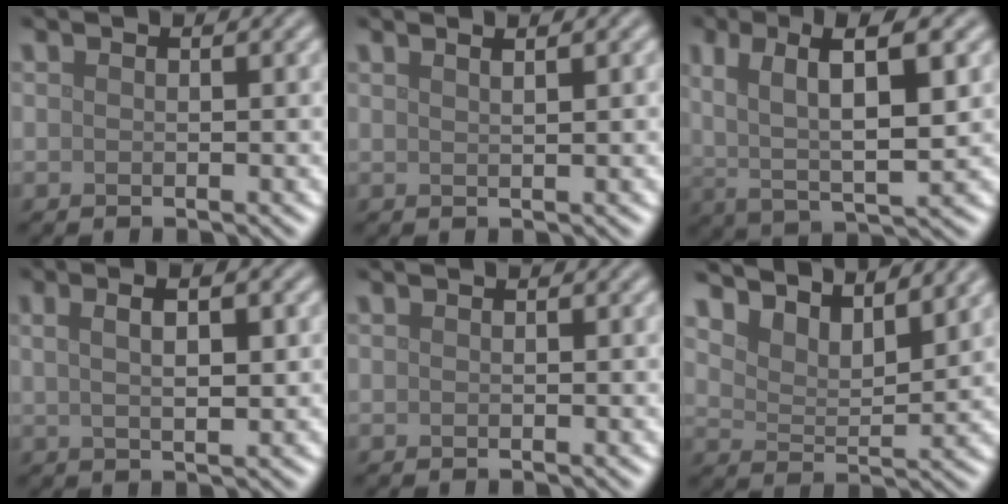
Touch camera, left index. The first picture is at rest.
{"total": 2.2, "force": [1.4, 0.9, 1.5], "torque": [0.002, 0.006, -0.005]}
{"total": 8.3, "force": [2.2, 2.9, 7.4], "torque": [-0.138, 0.003, 0.034]}
{"total": 4.3, "force": [1.5, 1.4, 3.8], "torque": [-0.053, 0.006, 0.013]}
{"total": 0.0}
{"total": 6.9, "force": [6.0, 1.9, 2.7], "torque": [-0.060, 0.002, 0.099]}